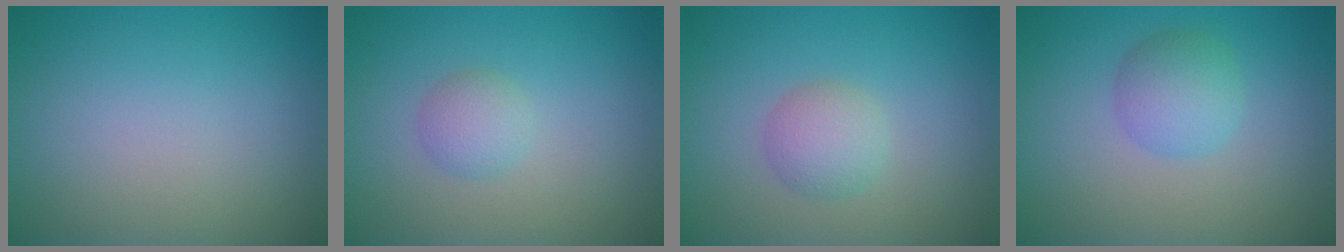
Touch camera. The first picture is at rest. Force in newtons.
{"total": 1.7, "press": 1.7, "slide": 0.1}
{"total": 2.4, "press": 2.4, "slide": 0.1}
{"total": 2.9, "press": 2.9, "slide": 0.1}